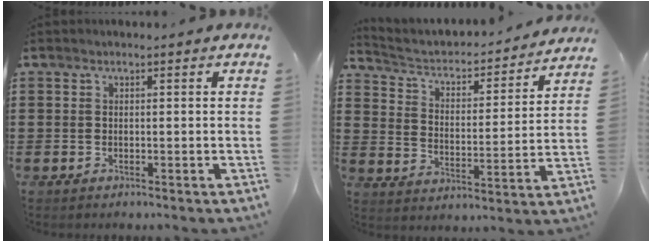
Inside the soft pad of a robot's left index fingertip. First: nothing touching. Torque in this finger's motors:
{"motor_torque": [1.10, 1.04, 0.41, 0.05]}